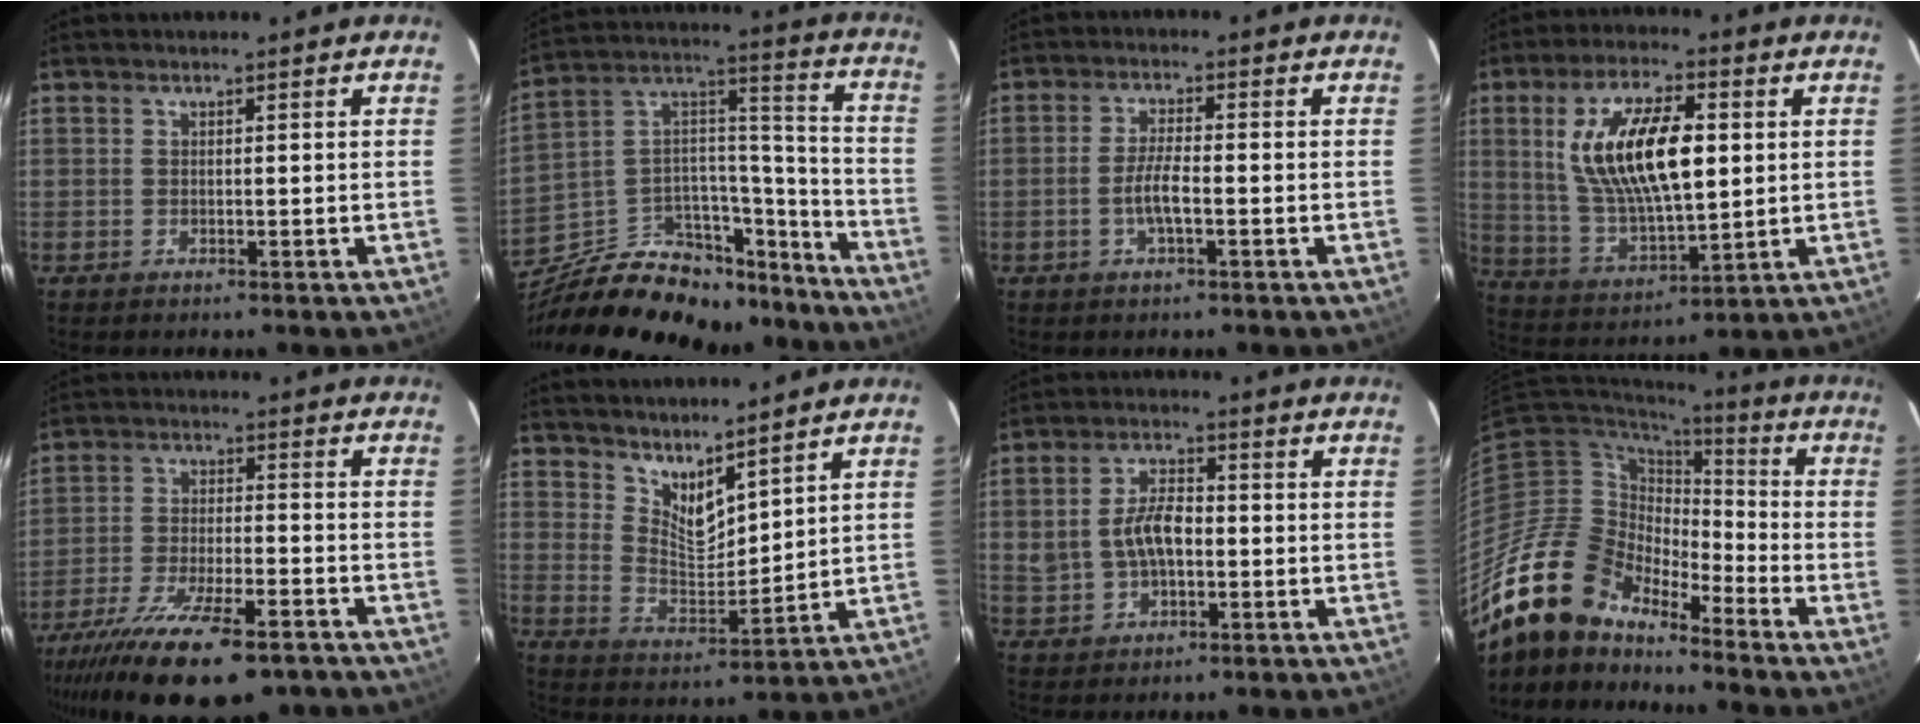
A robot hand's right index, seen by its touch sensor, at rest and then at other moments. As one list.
[{"total": 29.1, "force": [-21.7, 14.4, 13.0], "torque": [-0.252, 0.076, -0.309]}, {"total": 4.4, "force": [-1.5, 0.8, 4.1], "torque": [-0.084, -0.001, -0.029]}, {"total": 17.6, "force": [3.5, 7.2, 15.7], "torque": [-0.302, 0.005, 0.077]}, {"total": 22.3, "force": [-16.4, 6.7, 13.5], "torque": [-0.266, -0.053, -0.260]}, {"total": 7.7, "force": [6.4, 2.3, 3.5], "torque": [-0.058, -0.010, 0.124]}, {"total": 7.9, "force": [-0.5, 4.7, 6.4], "torque": [-0.130, 0.012, -0.001]}, {"total": 15.3, "force": [-13.3, 6.6, 4.0], "torque": [-0.080, 0.016, -0.251]}]